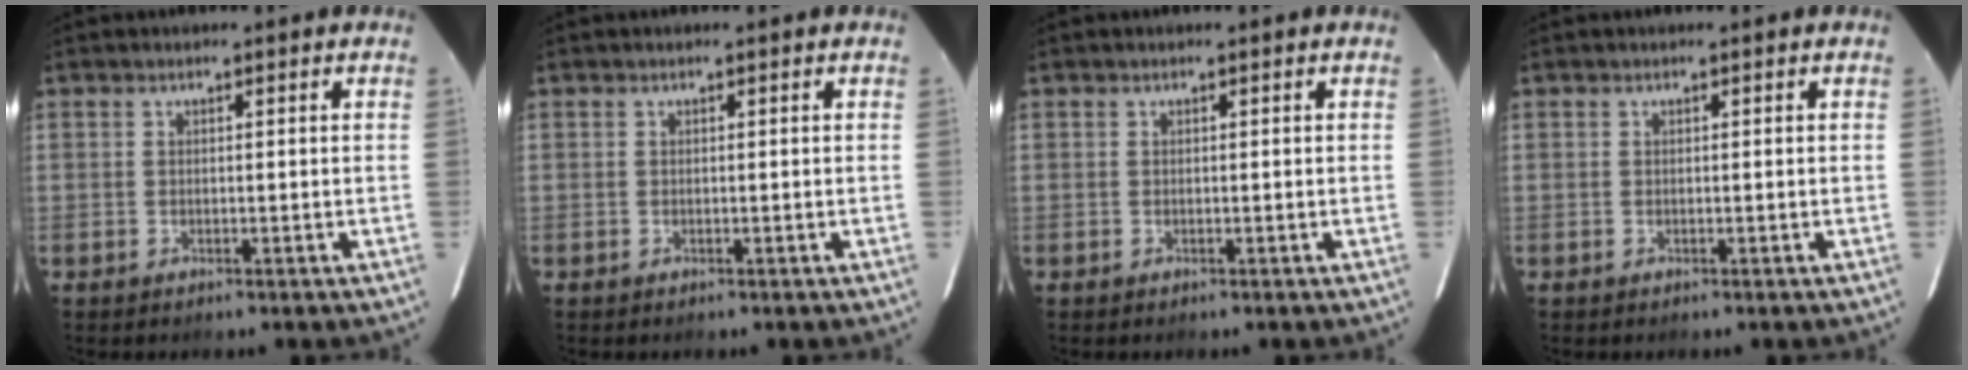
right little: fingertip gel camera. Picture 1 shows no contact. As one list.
[{"total": 0.0}, {"total": 0.0}, {"total": 0.0}]